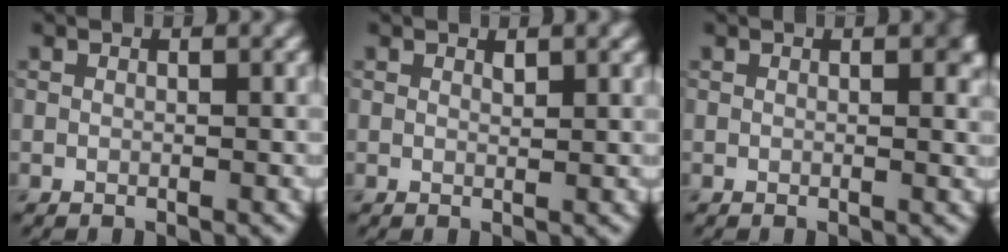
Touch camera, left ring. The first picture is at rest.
{"total": 0.6, "force": [0.5, 0.1, 0.3], "torque": [-0.004, -0.004, 0.010]}
{"total": 1.2, "force": [0.5, 0.4, 1.1], "torque": [-0.009, -0.002, 0.008]}